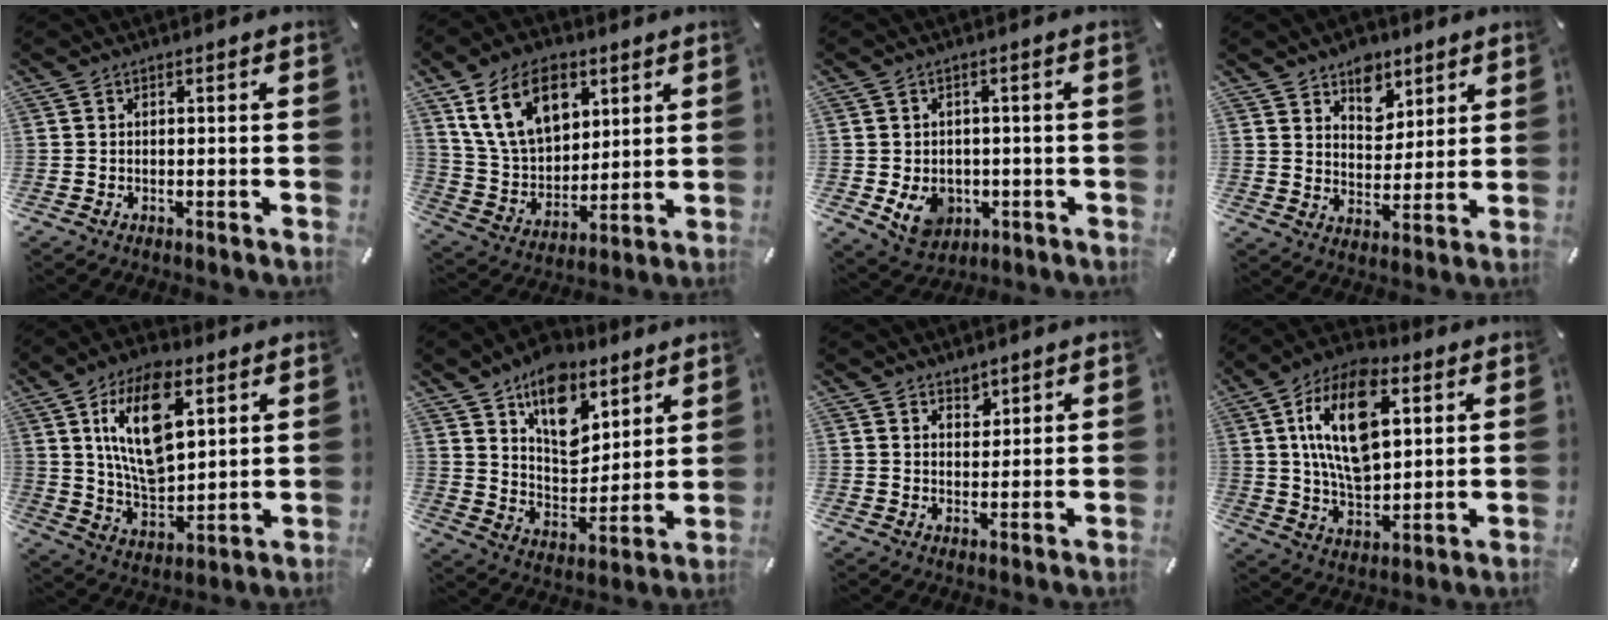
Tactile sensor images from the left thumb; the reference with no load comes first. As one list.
[{"total": 16.9, "force": [8.2, 11.4, 9.3], "torque": [-0.184, -0.020, 0.153]}, {"total": 7.0, "force": [-1.4, 5.8, 3.5], "torque": [-0.057, 0.003, -0.024]}, {"total": 8.2, "force": [5.6, 5.9, 1.6], "torque": [-0.006, -0.040, 0.098]}, {"total": 17.2, "force": [7.1, 9.3, 12.6], "torque": [-0.253, -0.013, 0.119]}, {"total": 14.3, "force": [9.3, 9.0, 6.1], "torque": [-0.089, -0.070, 0.169]}, {"total": 3.3, "force": [2.5, 2.2, 0.0], "torque": [0.016, -0.017, 0.042]}, {"total": 18.7, "force": [6.0, 10.6, 14.2], "torque": [-0.287, -0.002, 0.100]}]